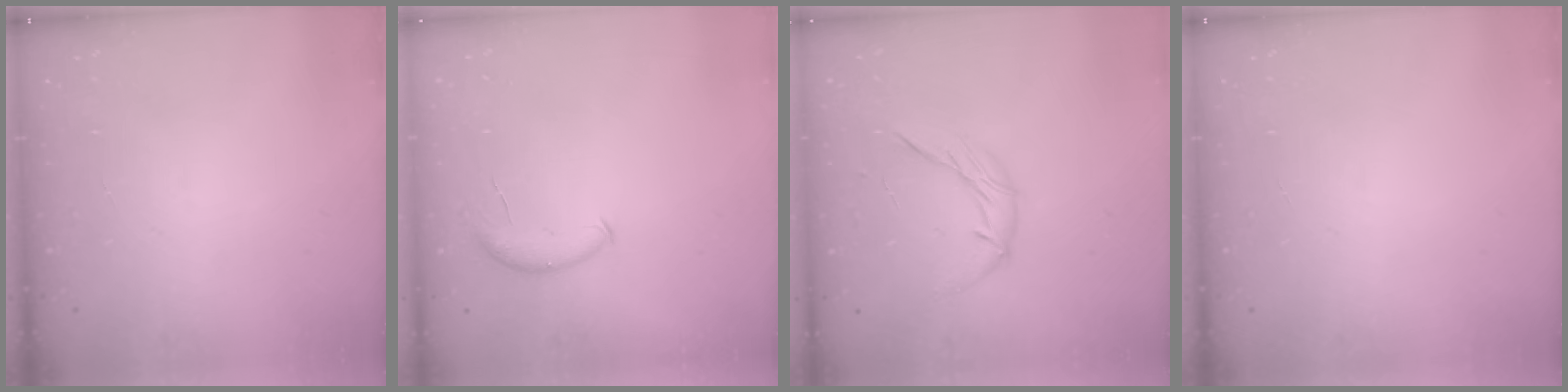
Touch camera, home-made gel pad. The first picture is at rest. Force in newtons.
{"total": 6.8, "press": 6.8, "slide": 0.6}
{"total": 6.8, "press": 6.8, "slide": 0.7}
{"total": 0.0}